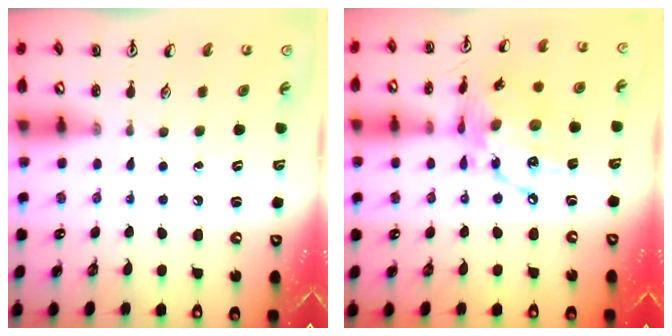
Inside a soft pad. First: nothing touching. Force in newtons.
{"total": 16.2, "press": 16.2, "slide": 1.4}